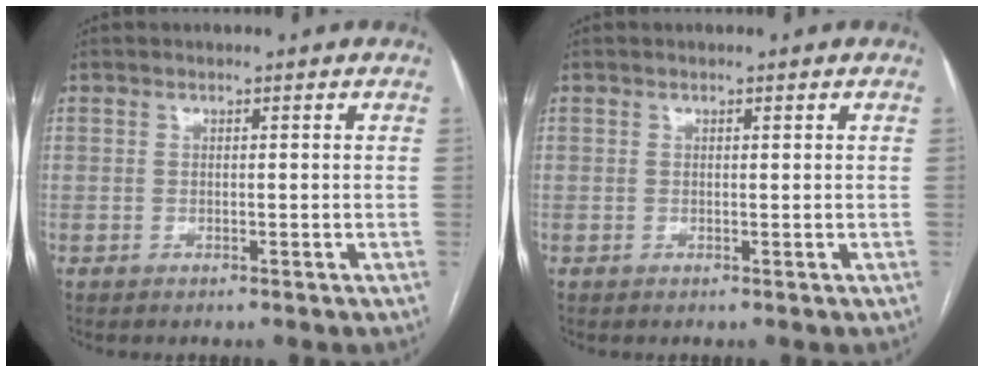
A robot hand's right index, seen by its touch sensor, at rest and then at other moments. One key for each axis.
{"total": 0.0}